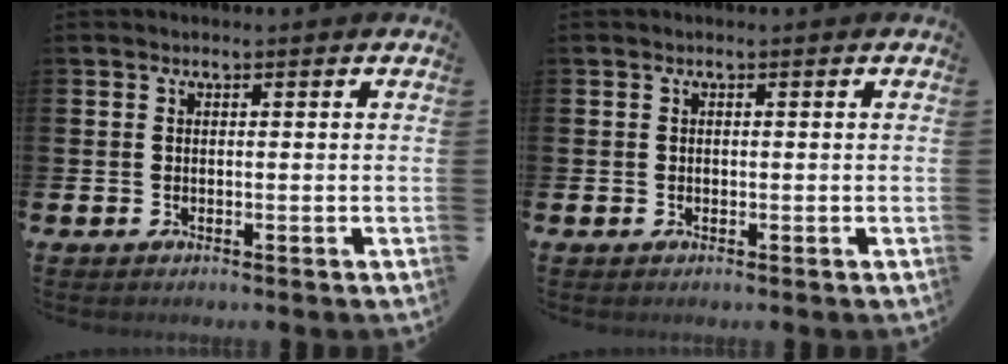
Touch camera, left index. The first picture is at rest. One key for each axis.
{"total": 0.0}